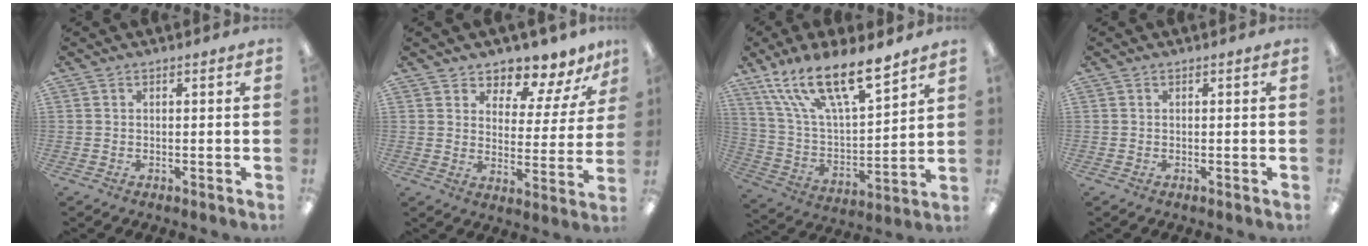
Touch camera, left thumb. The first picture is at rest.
{"total": 8.4, "force": [7.6, 2.9, 1.8], "torque": [-0.027, -0.071, 0.134]}
{"total": 19.7, "force": [14.5, 6.4, 11.7], "torque": [-0.216, -0.088, 0.257]}
{"total": 0.0}